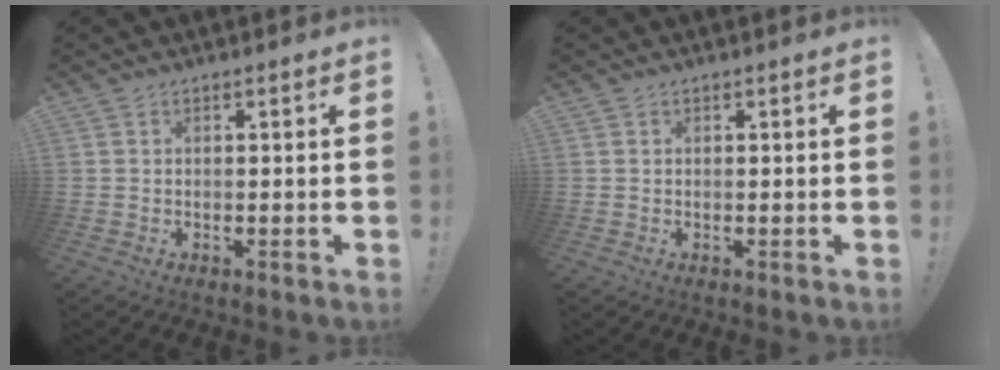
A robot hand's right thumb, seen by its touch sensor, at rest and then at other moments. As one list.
[{"total": 0.0}]